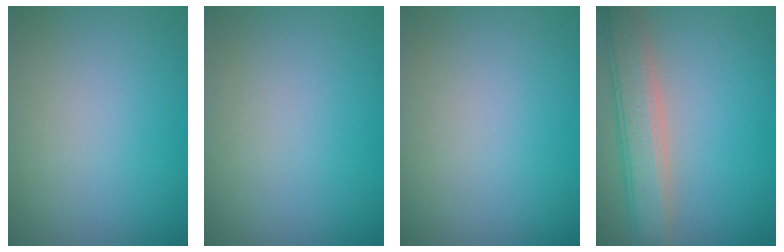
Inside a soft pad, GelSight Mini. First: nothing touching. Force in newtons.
{"total": 0.0}
{"total": 0.0}
{"total": 5.1, "press": 5.1, "slide": 0.3}